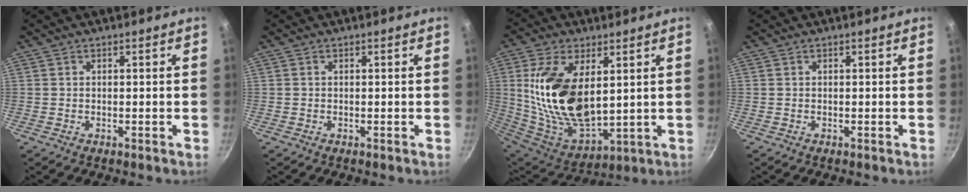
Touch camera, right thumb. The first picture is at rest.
{"total": 0.0}
{"total": 19.5, "force": [4.4, 10.6, 15.8], "torque": [-0.293, -0.034, 0.098]}
{"total": 0.0}